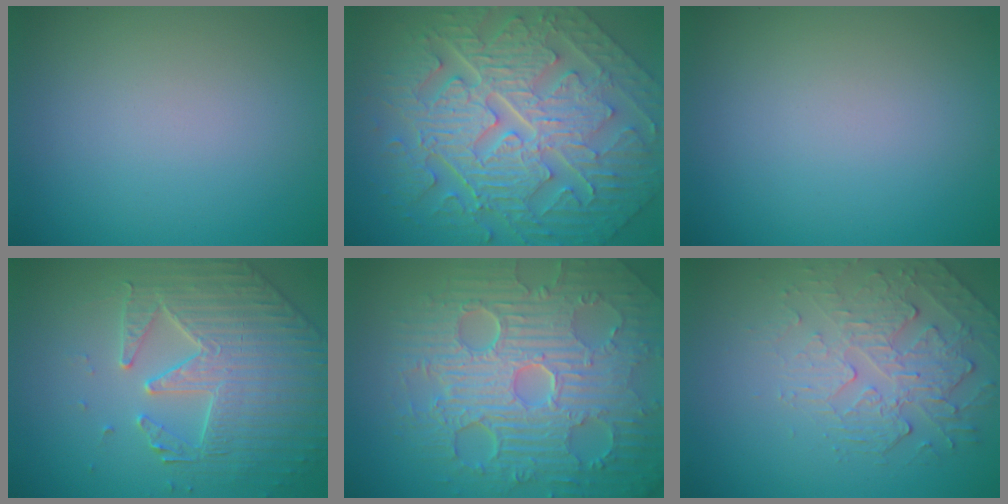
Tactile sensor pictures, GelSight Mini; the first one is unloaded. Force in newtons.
{"total": 11.7, "press": 7.9, "slide": 8.6}
{"total": 0.0}
{"total": 4.4, "press": 4.4, "slide": 0.3}
{"total": 11.2, "press": 7.4, "slide": 8.5}
{"total": 2.7, "press": 2.1, "slide": 1.7}